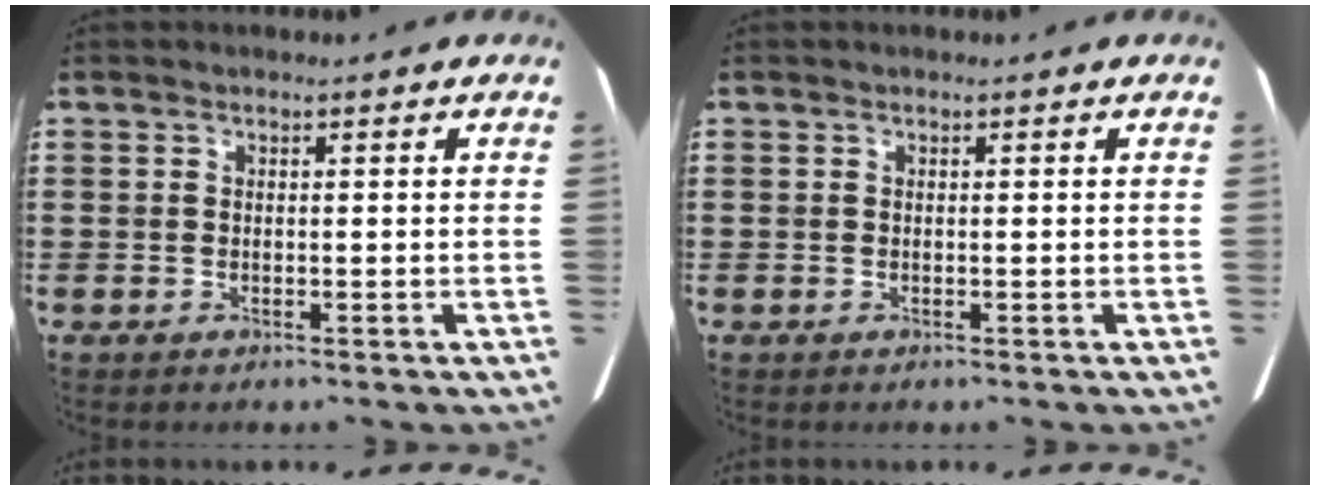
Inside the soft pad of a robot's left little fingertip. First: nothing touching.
{"total": 0.0}